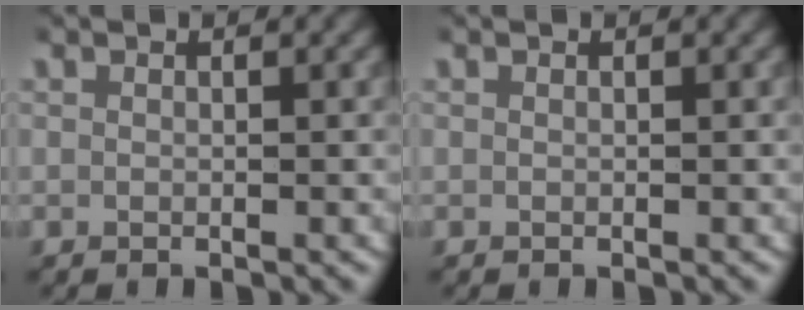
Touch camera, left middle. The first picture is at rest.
{"total": 0.0}